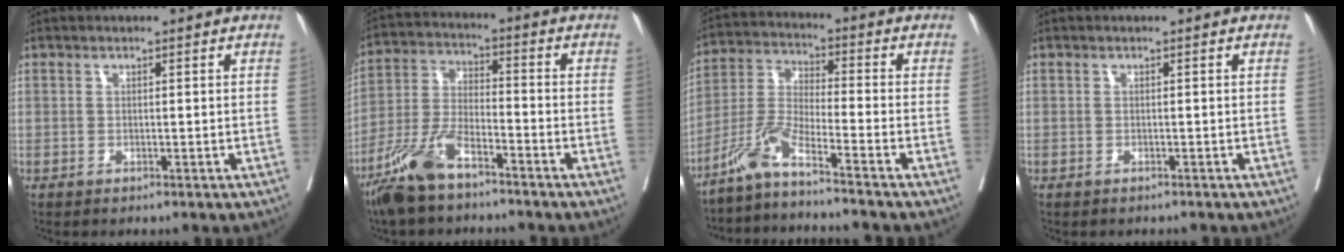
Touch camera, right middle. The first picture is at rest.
{"total": 9.8, "force": [-7.1, 2.6, 6.2], "torque": [-0.143, -0.016, -0.143]}
{"total": 7.2, "force": [-6.1, -1.5, 3.6], "torque": [-0.091, -0.010, -0.124]}
{"total": 0.9, "force": [-0.8, 0.3, 0.2], "torque": [-0.009, -0.001, -0.013]}